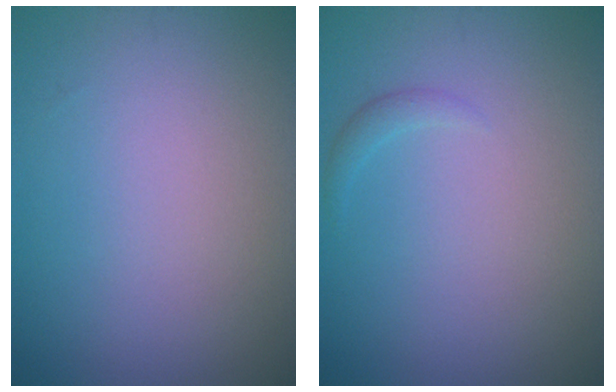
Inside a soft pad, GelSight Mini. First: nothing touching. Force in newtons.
{"total": 0.7, "press": 0.7, "slide": 0.1}